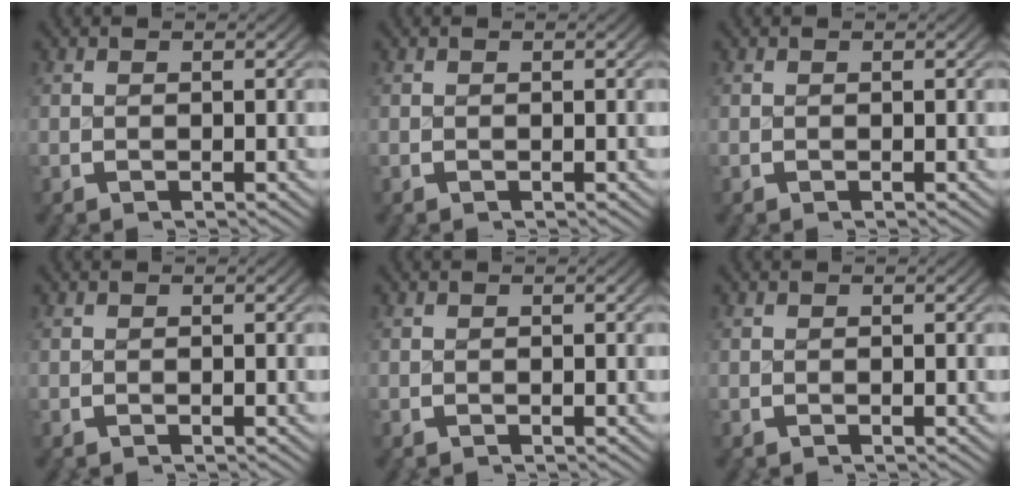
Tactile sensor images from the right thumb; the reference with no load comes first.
{"total": 0.0}
{"total": 0.0}
{"total": 0.0}
{"total": 0.0}
{"total": 0.0}